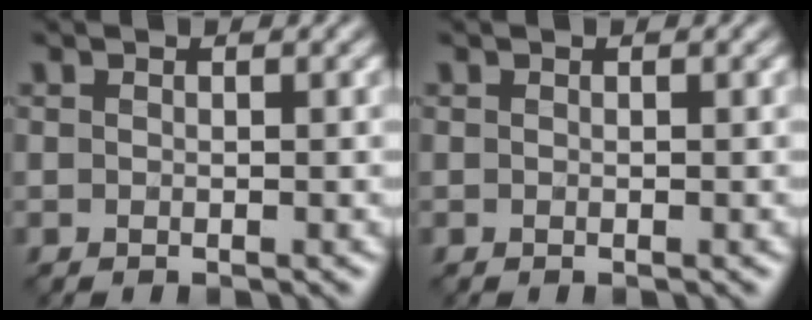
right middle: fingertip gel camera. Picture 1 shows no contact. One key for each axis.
{"total": 0.0}